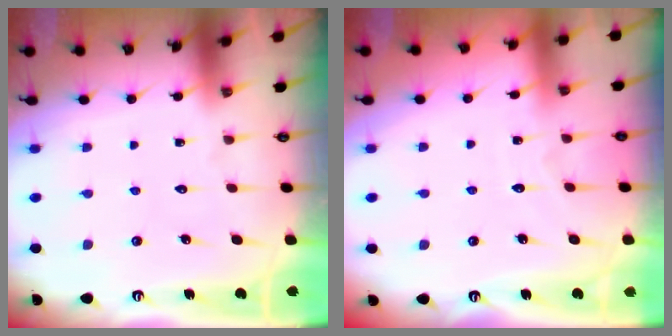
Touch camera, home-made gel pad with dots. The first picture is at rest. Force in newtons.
{"total": 2.9, "press": 2.9, "slide": 0.4}